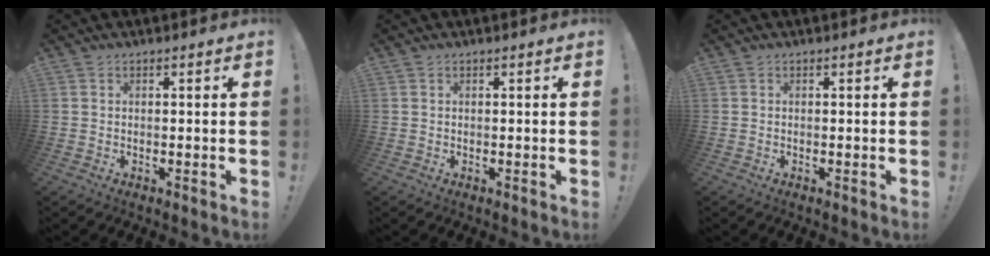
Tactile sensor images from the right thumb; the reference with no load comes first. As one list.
[{"total": 0.0}, {"total": 0.0}]